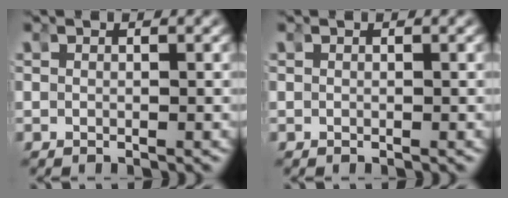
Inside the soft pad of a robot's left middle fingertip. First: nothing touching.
{"total": 0.0}